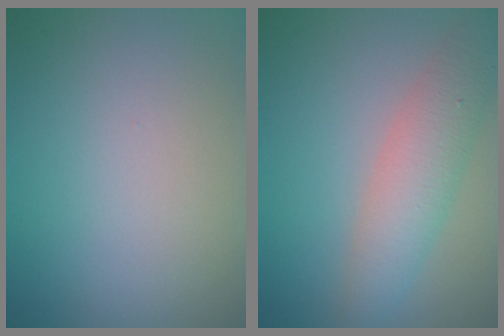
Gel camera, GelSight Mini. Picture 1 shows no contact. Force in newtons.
{"total": 4.6, "press": 4.6, "slide": 0.1}